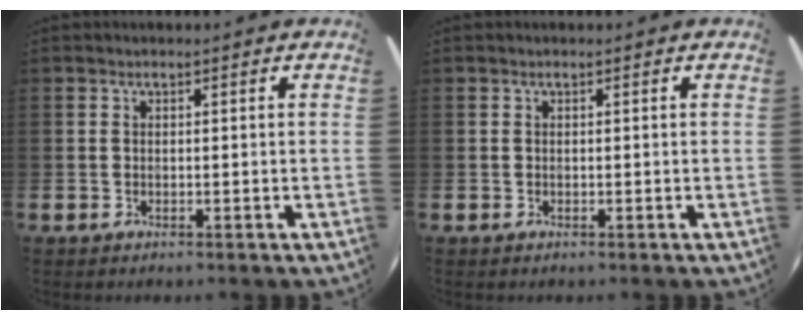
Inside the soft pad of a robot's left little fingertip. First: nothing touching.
{"total": 0.0}